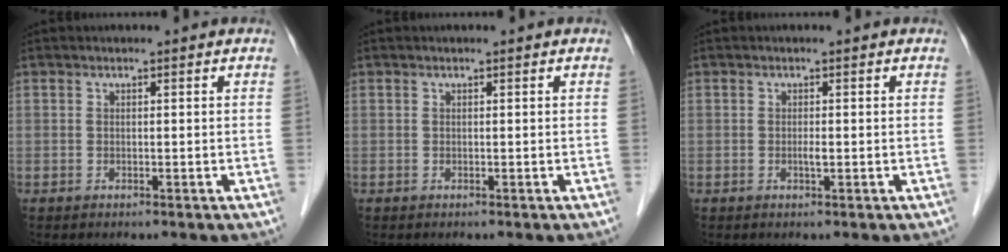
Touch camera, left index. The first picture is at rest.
{"total": 0.0}
{"total": 0.9, "force": [-0.6, 0.0, 0.7], "torque": [-0.015, -0.007, -0.010]}